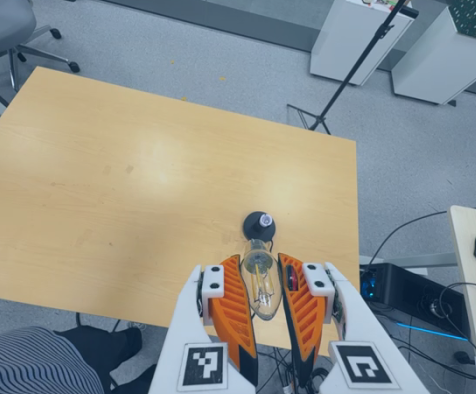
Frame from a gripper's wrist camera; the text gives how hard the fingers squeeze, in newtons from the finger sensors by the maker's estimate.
{"total": 21.2, "left": 24.9, "right": 17.4}